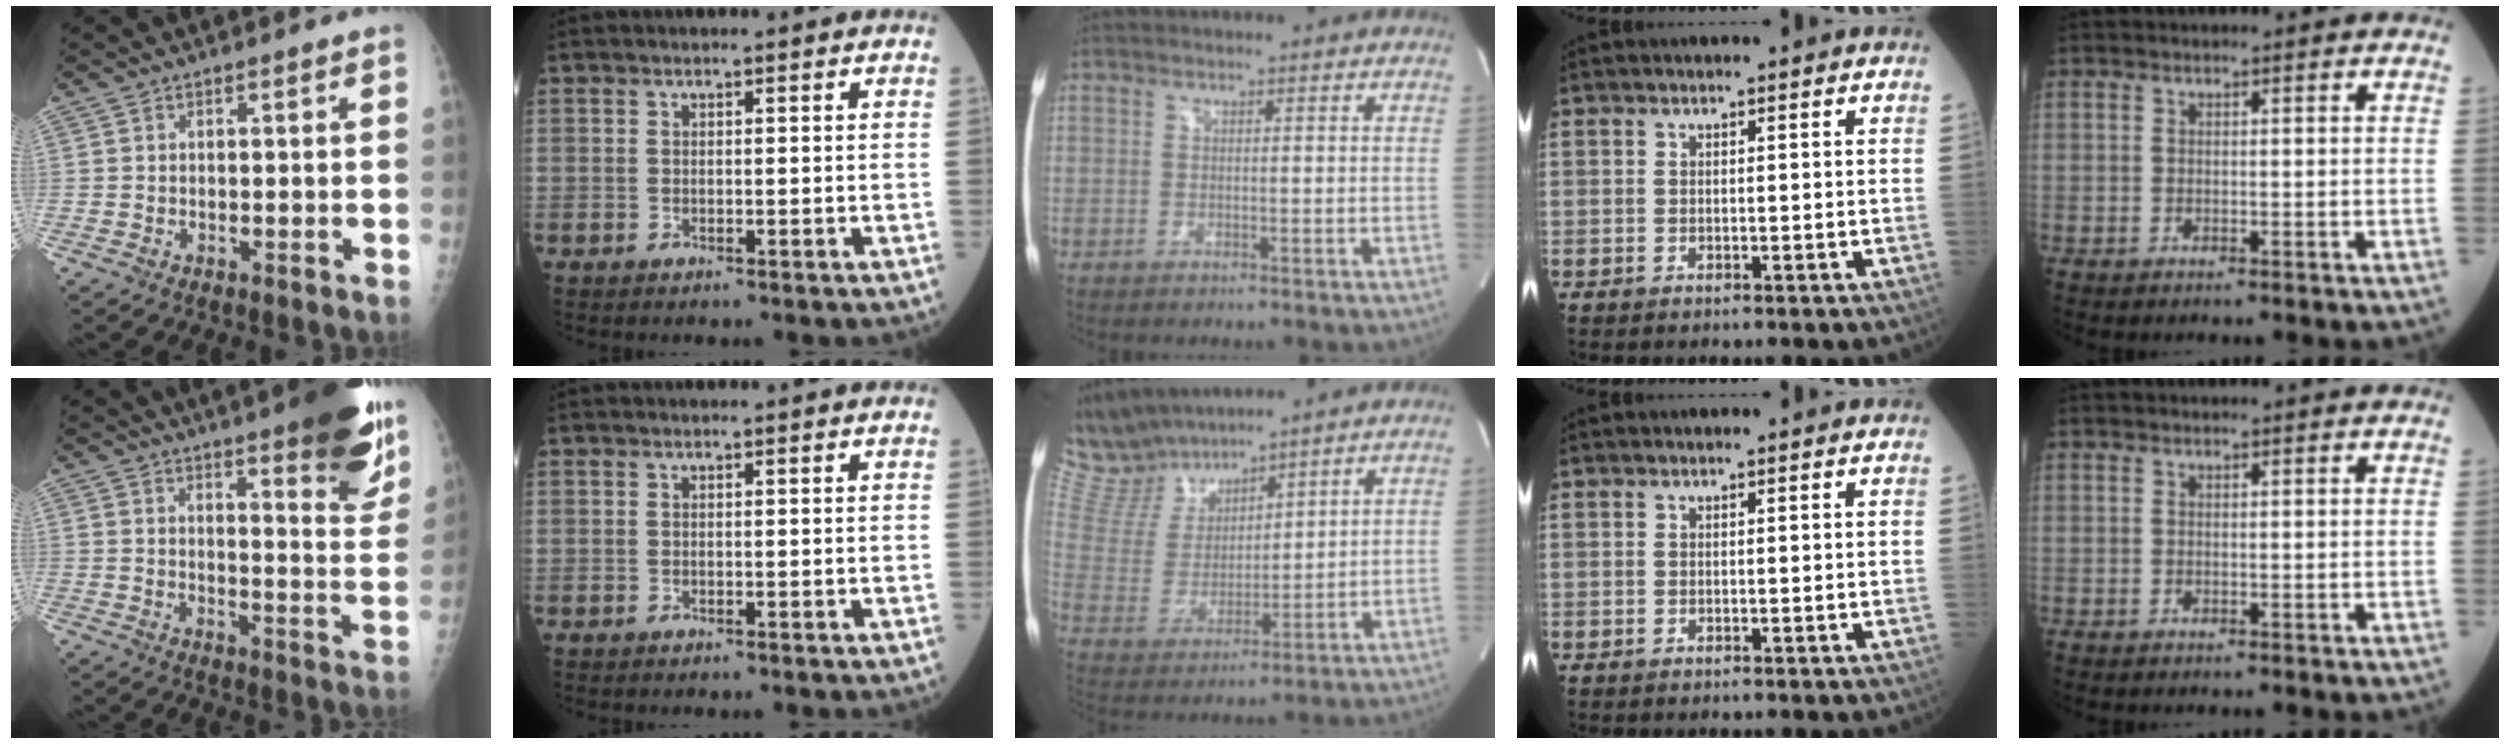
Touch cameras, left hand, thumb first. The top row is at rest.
{"thumb": {"total": 18.7, "force": [12.5, 4.1, 13.2], "torque": [-0.147, -0.066, 0.159]}, "middle": {"total": 11.0, "force": [10.1, 3.4, 2.6], "torque": [-0.075, 0.020, 0.212]}}